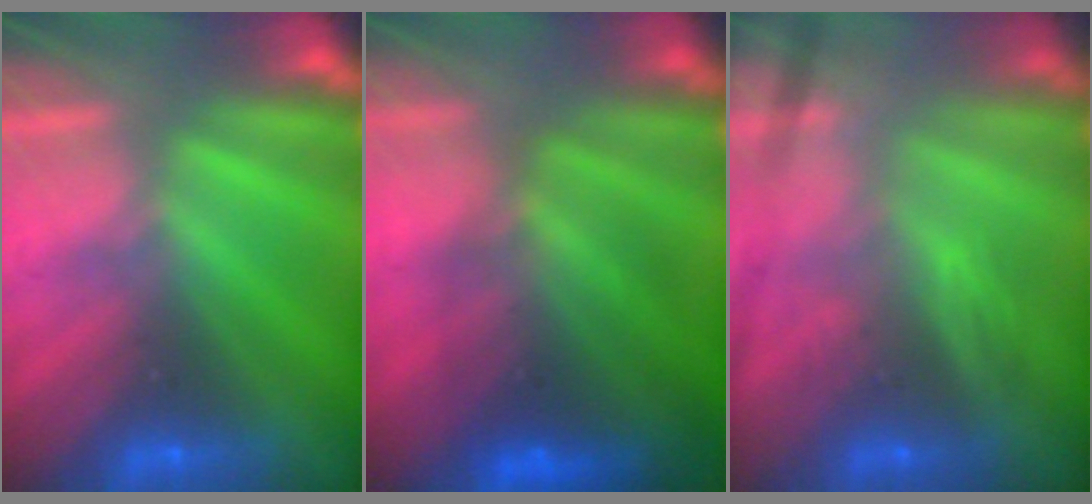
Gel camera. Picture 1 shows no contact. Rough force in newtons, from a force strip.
{"total": 7.5}
{"total": 3.5}